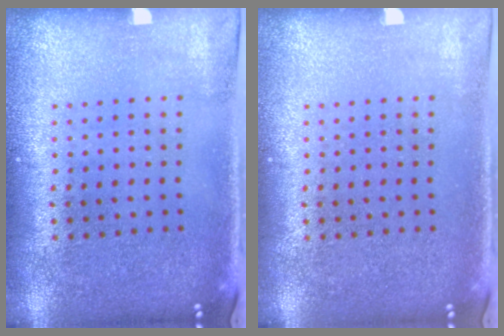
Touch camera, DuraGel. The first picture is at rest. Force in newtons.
{"total": 0.0}